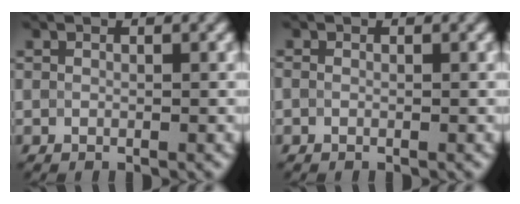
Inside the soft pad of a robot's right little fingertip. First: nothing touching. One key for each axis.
{"total": 0.0}